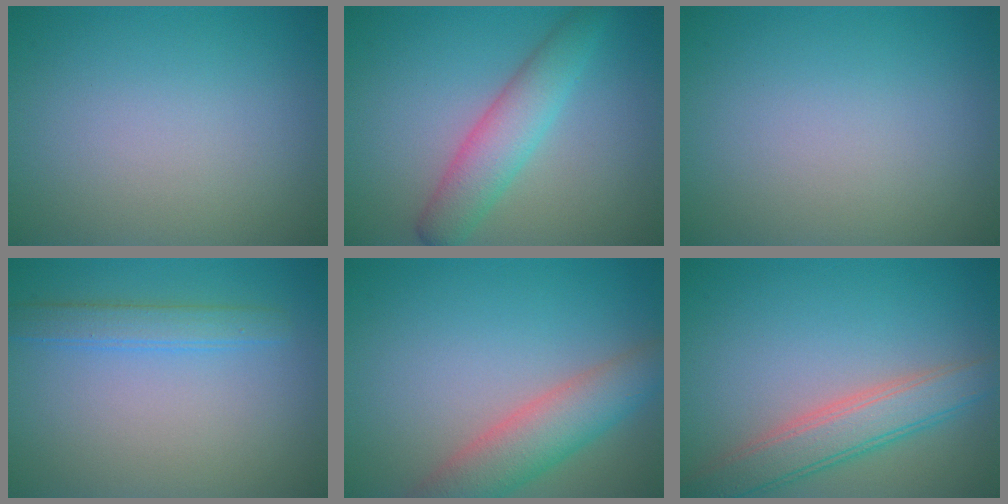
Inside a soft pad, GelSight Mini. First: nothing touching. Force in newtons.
{"total": 4.2, "press": 4.2, "slide": 0.3}
{"total": 0.0}
{"total": 2.3, "press": 2.3, "slide": 0.2}
{"total": 5.4, "press": 5.3, "slide": 0.6}
{"total": 4.7, "press": 4.7, "slide": 0.4}